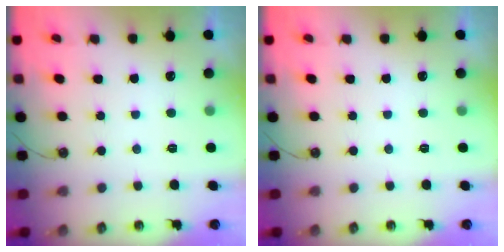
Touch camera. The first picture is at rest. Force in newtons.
{"total": 0.0}